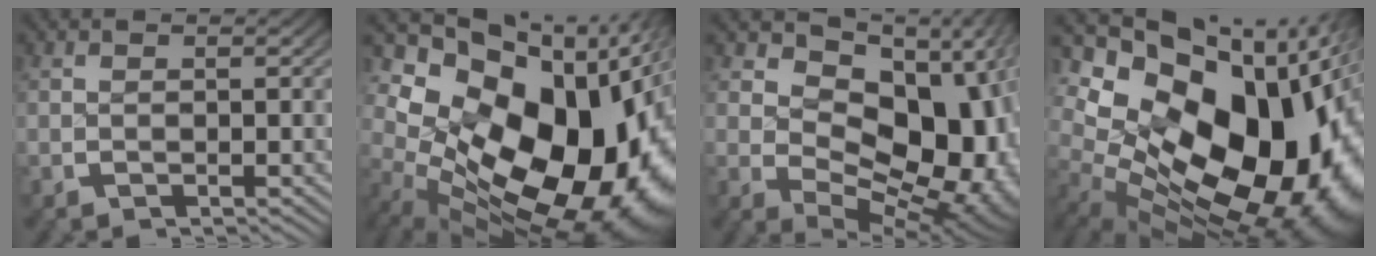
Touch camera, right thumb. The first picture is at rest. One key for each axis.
{"total": 24.7, "fx": -1.5, "fy": 16.4, "fz": 18.4, "tx": -0.296, "ty": -0.037, "tz": -0.013}
{"total": 16.9, "fx": -0.2, "fy": 10.8, "fz": 13.0, "tx": -0.196, "ty": -0.024, "tz": 0.003}
{"total": 27.4, "fx": -0.8, "fy": 18.7, "fz": 20.0, "tx": -0.333, "ty": -0.039, "tz": -0.007}